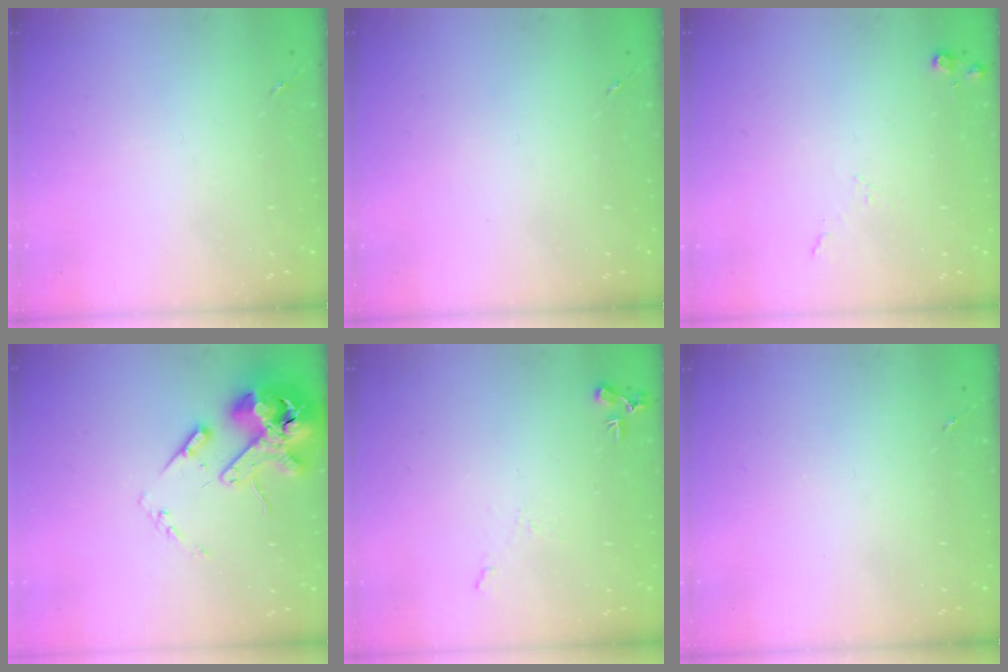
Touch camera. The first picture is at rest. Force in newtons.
{"total": 0.0}
{"total": 6.2, "press": 6.2, "slide": 0.5}
{"total": 15.9, "press": 15.7, "slide": 2.5}
{"total": 6.8, "press": 6.8, "slide": 0.9}
{"total": 0.0}